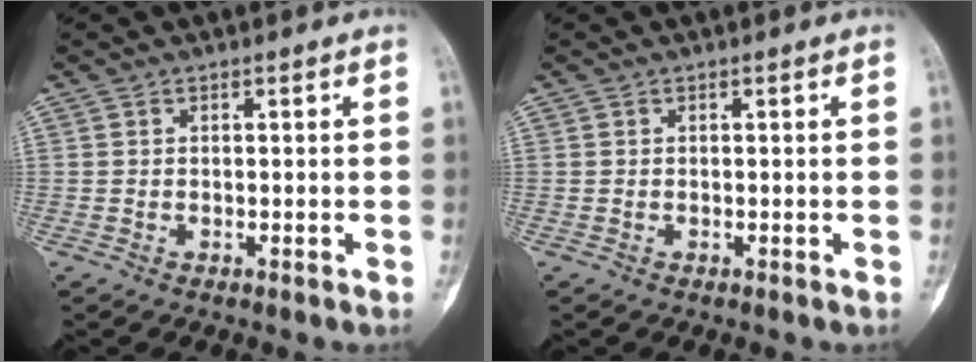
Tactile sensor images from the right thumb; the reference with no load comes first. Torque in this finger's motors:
{"motor_torque": [0.13, 0.05, 0.05, -0.05, 0.00]}